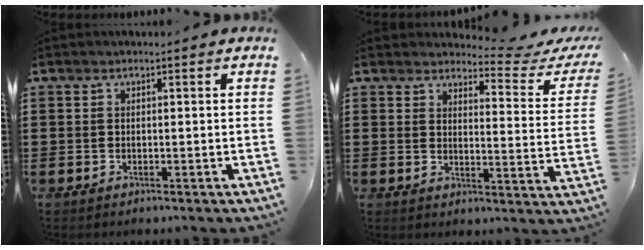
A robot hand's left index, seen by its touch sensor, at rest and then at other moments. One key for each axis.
{"total": 4.2, "fx": 3.7, "fy": 0.1, "fz": 2.0, "tx": -0.041, "ty": -0.027, "tz": 0.057}